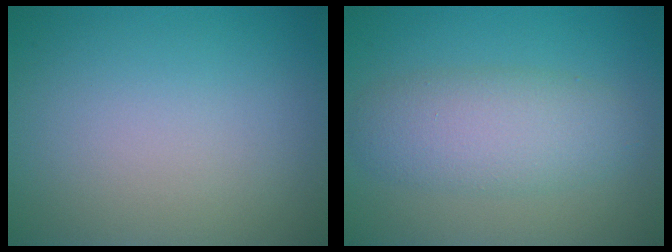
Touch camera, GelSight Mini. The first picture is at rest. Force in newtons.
{"total": 4.7, "press": 4.7, "slide": 0.1}